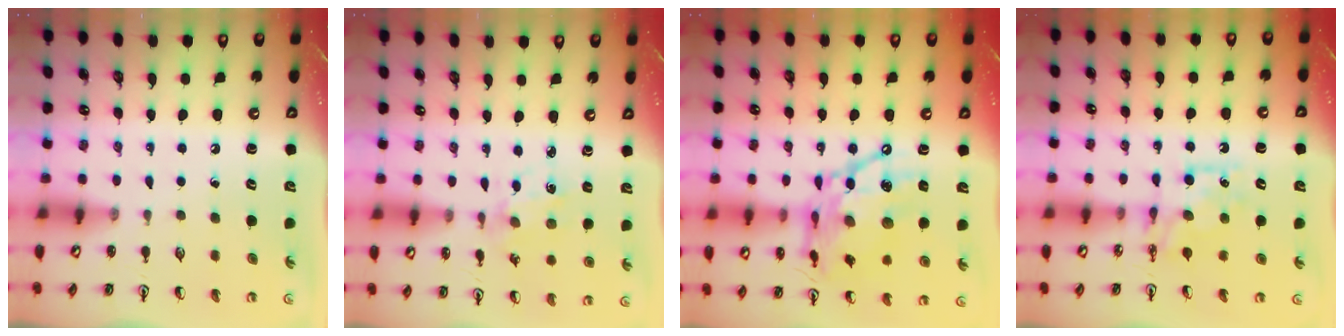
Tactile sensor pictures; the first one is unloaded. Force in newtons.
{"total": 1.7, "press": 1.6, "slide": 0.1}
{"total": 18.8, "press": 18.8, "slide": 1.7}
{"total": 7.7, "press": 7.7, "slide": 0.7}